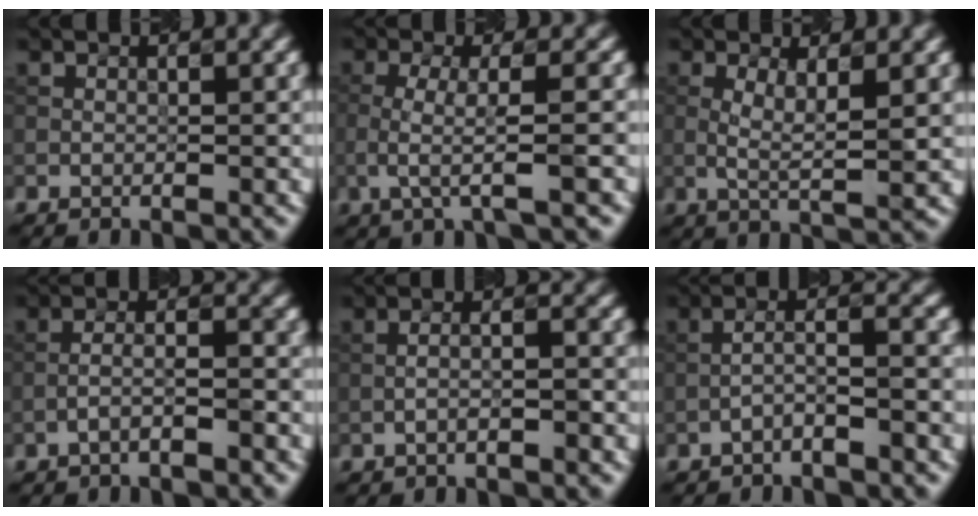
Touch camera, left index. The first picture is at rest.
{"total": 3.2, "force": [-1.0, 0.5, 2.9], "torque": [-0.061, 0.005, -0.016]}
{"total": 3.1, "force": [0.3, 0.5, 3.1], "torque": [-0.064, -0.001, 0.013]}
{"total": 2.3, "force": [-1.7, 0.3, 1.6], "torque": [-0.037, 0.018, -0.027]}
{"total": 2.5, "force": [-1.2, 0.3, 2.2], "torque": [-0.039, 0.015, -0.016]}
{"total": 2.7, "force": [-1.5, 0.2, 2.2], "torque": [-0.045, 0.019, -0.027]}